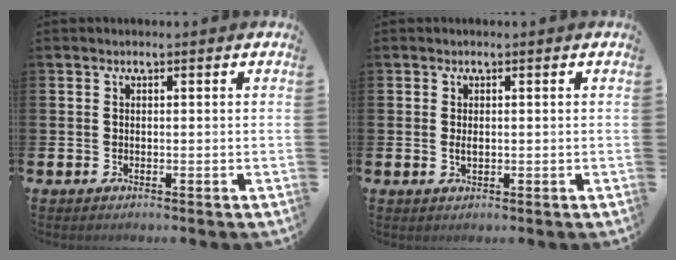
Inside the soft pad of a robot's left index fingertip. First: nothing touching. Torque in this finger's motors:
{"motor_torque": [0.32, 0.00, 0.06, 0.04]}